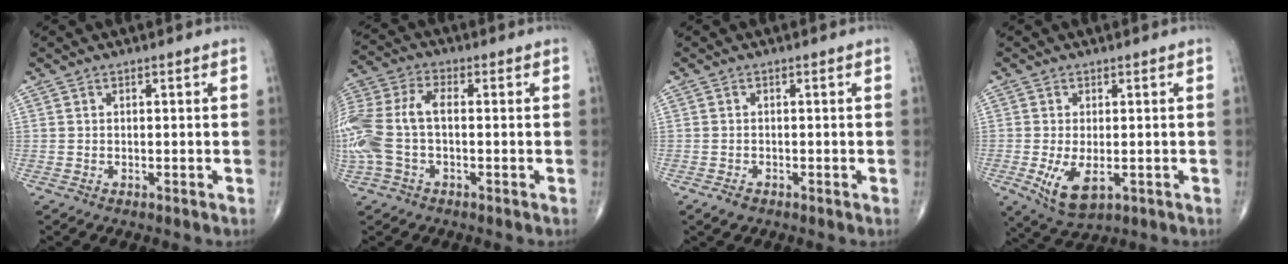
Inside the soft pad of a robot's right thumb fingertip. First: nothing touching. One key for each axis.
{"total": 14.3, "fx": -1.4, "fy": 8.1, "fz": 11.7, "tx": -0.295, "ty": 0.027, "tz": -0.026}
{"total": 1.7, "fx": -1.2, "fy": 1.0, "fz": 0.8, "tx": -0.012, "ty": 0.001, "tz": -0.021}
{"total": 6.8, "fx": -1.8, "fy": 3.4, "fz": 5.6, "tx": -0.107, "ty": -0.014, "tz": -0.023}